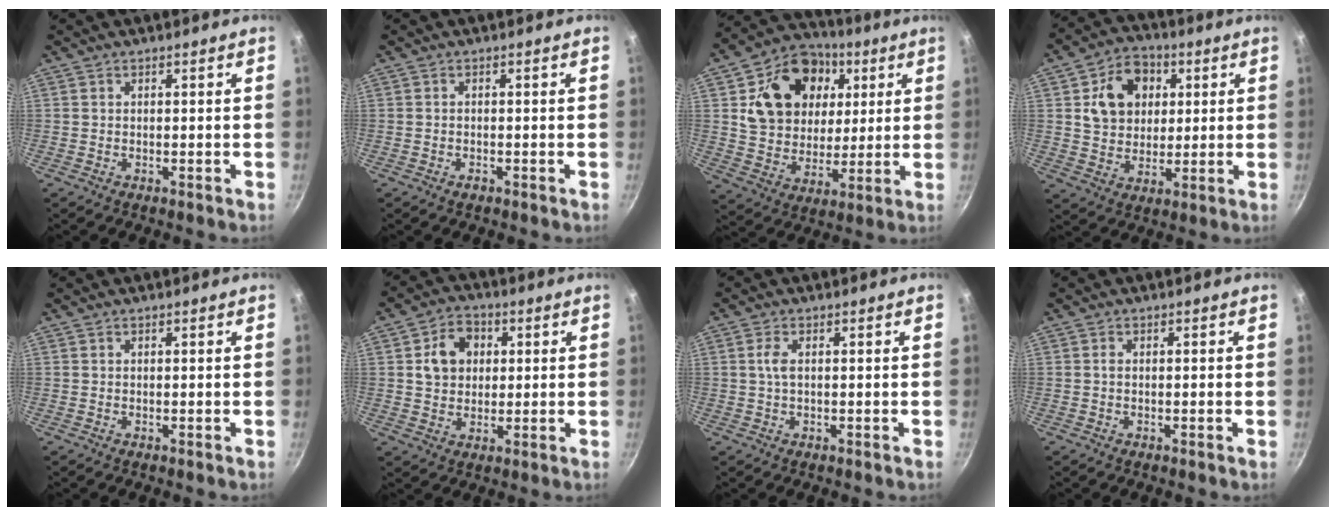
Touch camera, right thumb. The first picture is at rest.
{"total": 0.9, "force": [-0.6, 0.5, 0.5], "torque": [-0.010, 0.002, -0.011]}
{"total": 19.5, "force": [5.7, 15.2, 10.8], "torque": [-0.167, -0.001, 0.099]}
{"total": 12.3, "force": [3.2, 9.8, 6.7], "torque": [-0.078, 0.001, 0.052]}
{"total": 0.0}
{"total": 8.3, "force": [1.8, 6.8, 4.4], "torque": [-0.046, 0.008, 0.025]}
{"total": 2.4, "force": [0.3, 1.1, 2.1], "torque": [-0.049, 0.004, 0.005]}
{"total": 0.8, "force": [-0.2, 0.2, 0.8], "torque": [-0.023, 0.005, -0.008]}